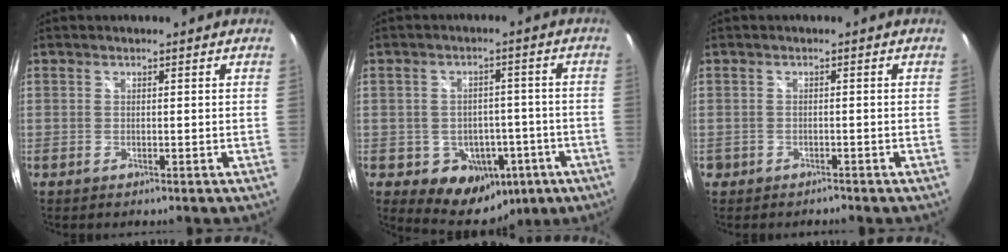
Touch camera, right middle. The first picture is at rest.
{"total": 11.4, "force": [-4.7, 9.2, 4.7], "torque": [-0.089, 0.022, -0.036]}
{"total": 1.4, "force": [-1.0, 1.0, 0.1], "torque": [-0.008, 0.000, -0.014]}